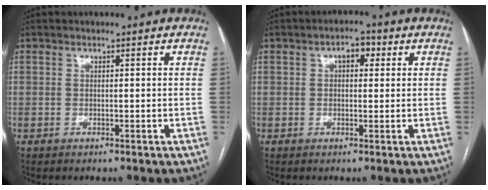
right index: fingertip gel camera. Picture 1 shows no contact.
{"total": 3.4, "force": [1.2, 1.8, 2.6], "torque": [-0.039, 0.018, 0.015]}